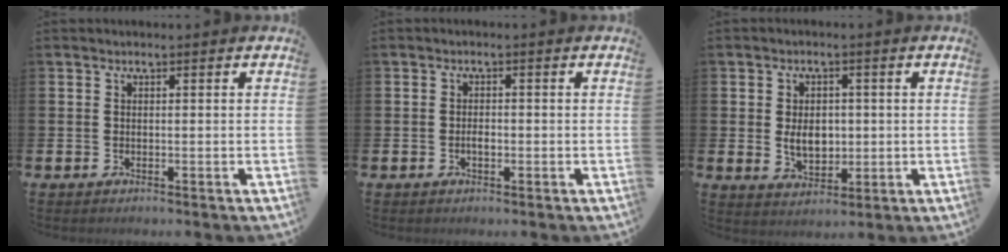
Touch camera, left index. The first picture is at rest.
{"total": 1.4, "force": [-0.3, 0.7, 1.2], "torque": [-0.014, -0.001, -0.009]}
{"total": 4.4, "force": [0.0, 3.2, 3.0], "torque": [-0.048, 0.006, -0.006]}